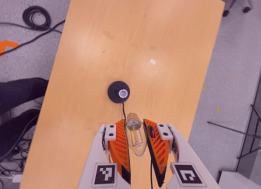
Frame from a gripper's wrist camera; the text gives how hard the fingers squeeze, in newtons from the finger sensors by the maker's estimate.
{"total": 18.5, "left": 20.2, "right": 16.7}